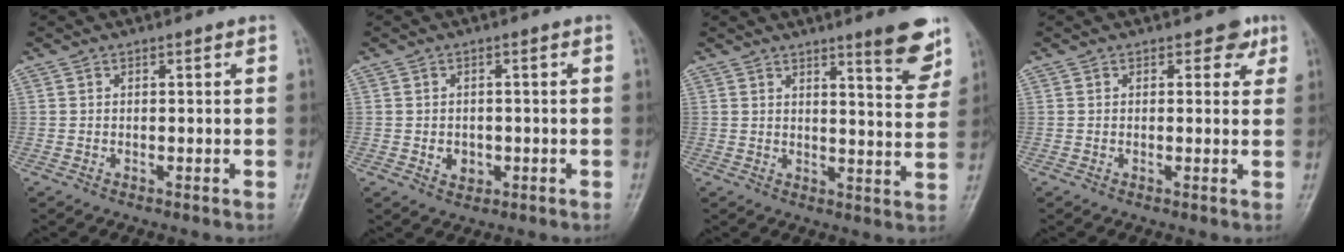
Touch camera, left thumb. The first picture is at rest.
{"total": 3.2, "force": [-0.8, 2.6, 1.7], "torque": [-0.014, 0.005, -0.007]}
{"total": 8.7, "force": [5.8, 1.4, 6.3], "torque": [-0.065, -0.038, 0.076]}
{"total": 3.0, "force": [1.4, 2.0, 1.7], "torque": [0.005, -0.002, 0.010]}